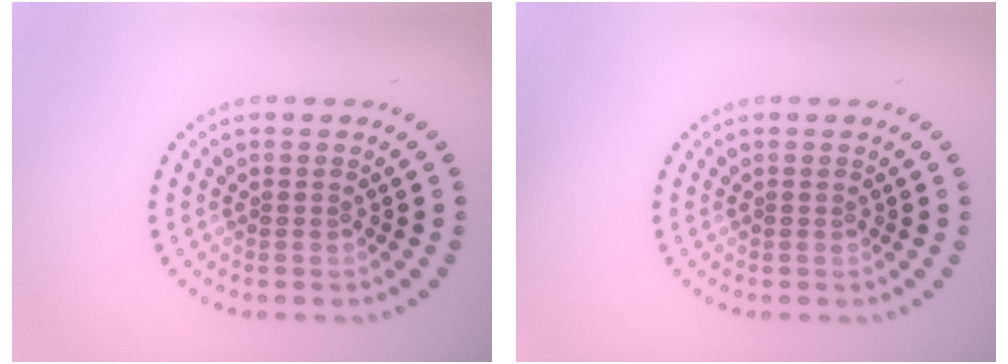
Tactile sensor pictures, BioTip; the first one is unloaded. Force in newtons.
{"total": 0.0}